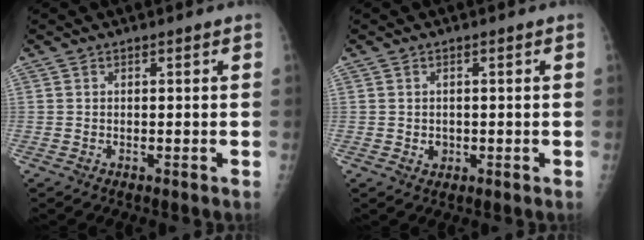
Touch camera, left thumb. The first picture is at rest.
{"total": 1.4, "force": [0.0, 1.3, 0.7], "torque": [-0.006, 0.000, 0.005]}